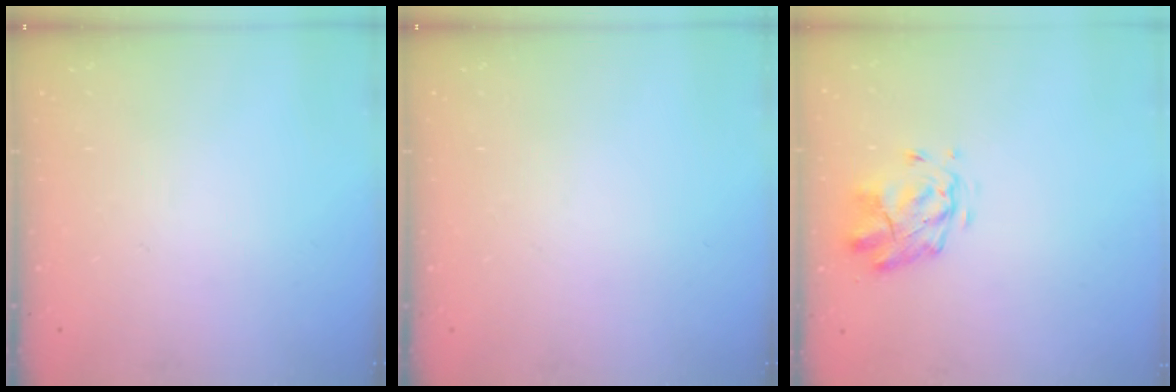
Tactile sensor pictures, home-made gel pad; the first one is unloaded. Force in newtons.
{"total": 0.0}
{"total": 2.8, "press": 2.4, "slide": 1.3}